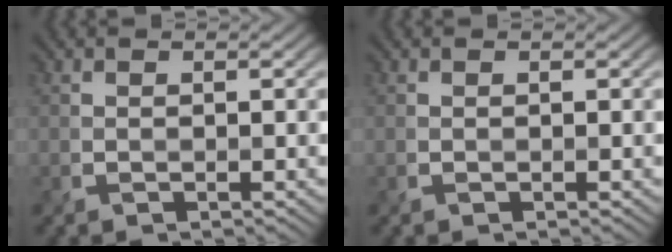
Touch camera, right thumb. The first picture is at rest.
{"total": 0.0}